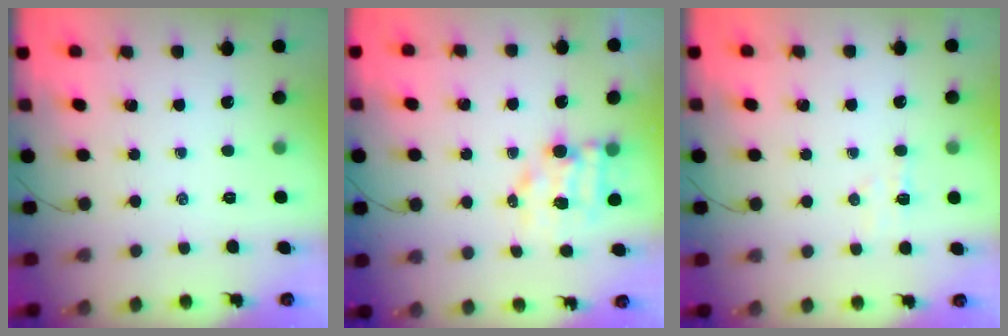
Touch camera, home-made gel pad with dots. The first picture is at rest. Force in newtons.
{"total": 7.3, "press": 7.2, "slide": 0.8}
{"total": 5.1, "press": 4.9, "slide": 1.2}